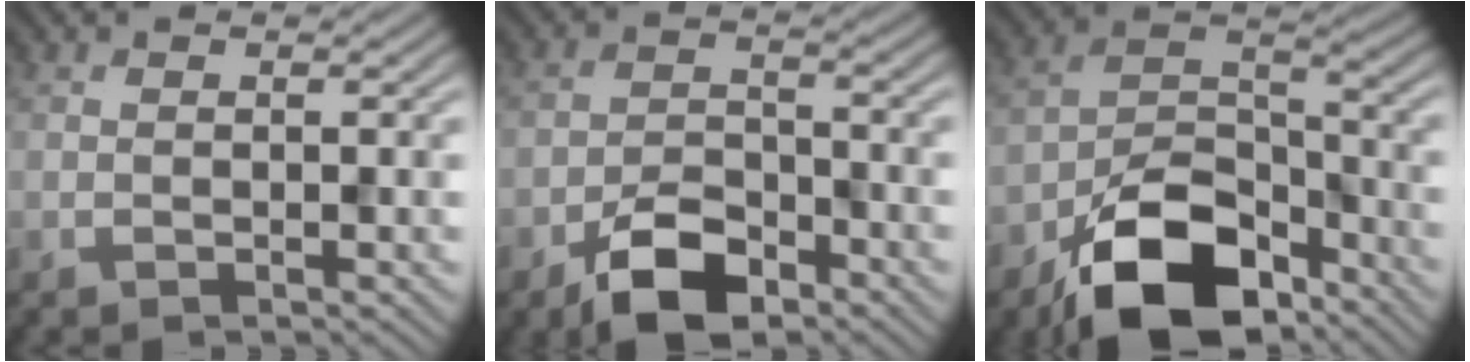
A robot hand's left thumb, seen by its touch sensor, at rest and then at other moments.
{"total": 6.8, "force": [-4.4, 3.2, 4.1], "torque": [-0.068, 0.001, -0.090]}
{"total": 12.6, "force": [-8.4, 6.1, 7.2], "torque": [-0.133, -0.005, -0.164]}